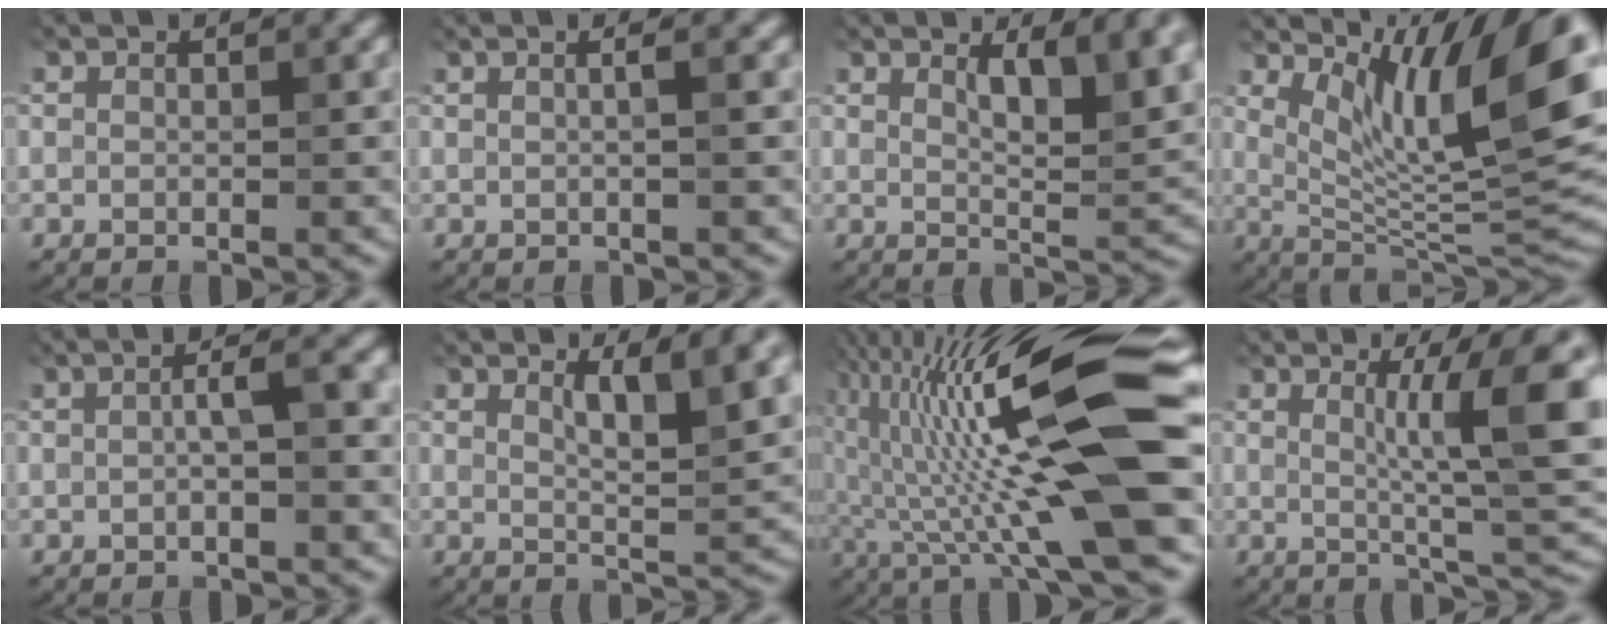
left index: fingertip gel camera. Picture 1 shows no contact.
{"total": 1.0, "force": [0.2, -0.1, 1.0], "torque": [-0.019, 0.005, -0.001]}
{"total": 5.7, "force": [2.8, 1.6, 4.7], "torque": [-0.071, -0.002, 0.047]}
{"total": 11.9, "force": [5.3, 3.4, 10.1], "torque": [-0.148, -0.008, 0.101]}
{"total": 2.2, "force": [-0.1, 0.1, 2.2], "torque": [-0.043, 0.013, -0.003]}
{"total": 4.7, "force": [2.3, 0.7, 4.0], "torque": [-0.071, -0.004, 0.041]}
{"total": 16.6, "force": [0.8, 2.5, 16.4], "torque": [-0.266, 0.023, 0.010]}
{"total": 7.9, "force": [1.7, 1.1, 7.6], "torque": [-0.107, 0.000, 0.030]}